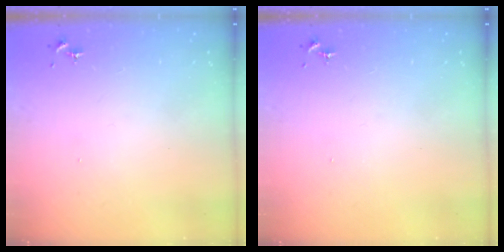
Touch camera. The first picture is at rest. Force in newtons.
{"total": 0.0}